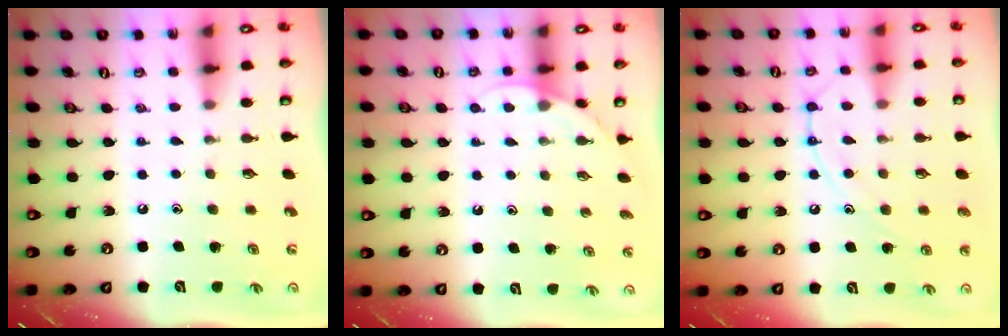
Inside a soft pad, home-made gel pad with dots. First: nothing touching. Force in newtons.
{"total": 4.0, "press": 4.0, "slide": 0.3}
{"total": 12.0, "press": 12.0, "slide": 1.0}